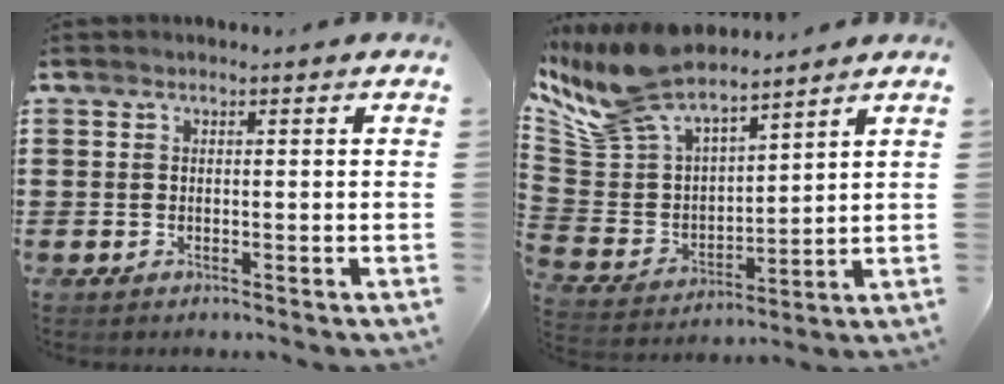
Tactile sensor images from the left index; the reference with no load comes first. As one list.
[{"total": 11.8, "force": [10.7, 3.1, 4.0], "torque": [-0.126, -0.056, 0.192]}]